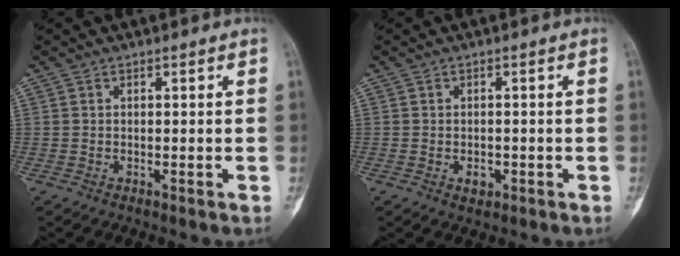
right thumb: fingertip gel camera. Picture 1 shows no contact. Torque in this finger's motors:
{"motor_torque": [0.73, 0.25, 0.33, -0.12, 0.12]}